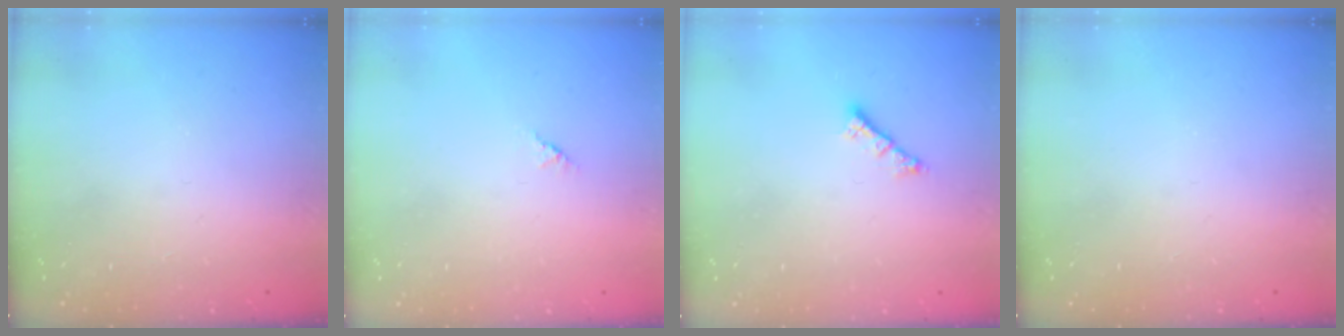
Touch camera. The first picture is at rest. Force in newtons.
{"total": 1.2, "press": 1.2, "slide": 0.3}
{"total": 1.2, "press": 1.2, "slide": 0.3}
{"total": 0.0}